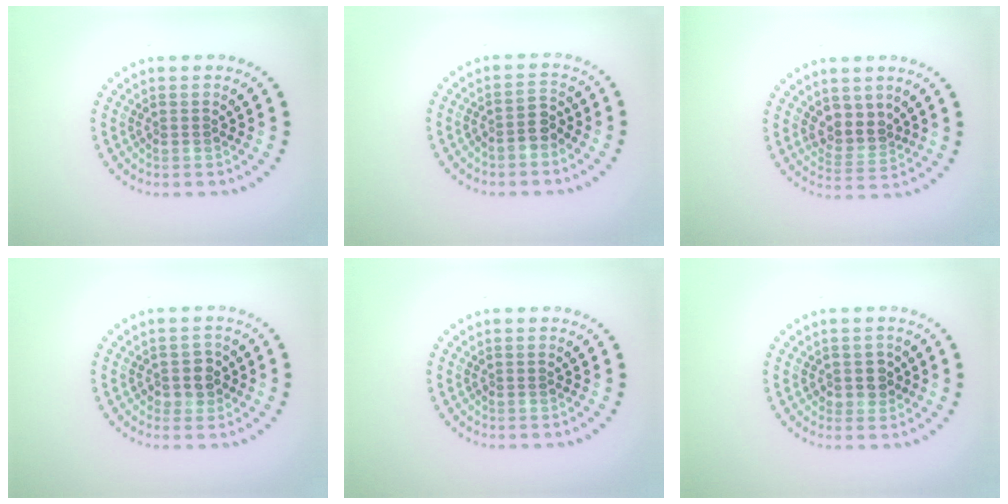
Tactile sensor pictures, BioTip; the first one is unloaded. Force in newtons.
{"total": 2.0, "press": 1.9, "slide": 0.8}
{"total": 2.8, "press": 2.3, "slide": 1.6}
{"total": 2.0, "press": 1.8, "slide": 0.7}
{"total": 0.0}
{"total": 1.9, "press": 1.7, "slide": 0.9}